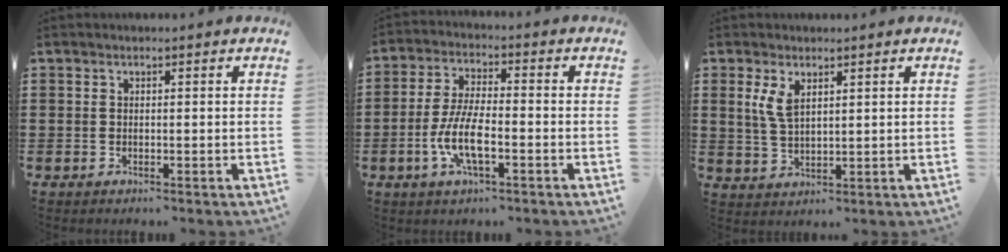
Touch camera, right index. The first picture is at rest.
{"total": 7.8, "force": [-2.6, 2.3, 7.0], "torque": [-0.161, -0.016, -0.055]}
{"total": 4.0, "force": [1.9, 1.8, 3.0], "torque": [-0.072, 0.002, 0.031]}